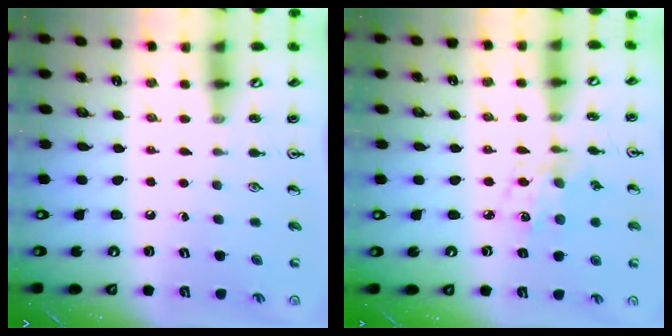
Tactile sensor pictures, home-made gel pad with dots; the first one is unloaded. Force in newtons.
{"total": 5.3, "press": 5.3, "slide": 0.5}